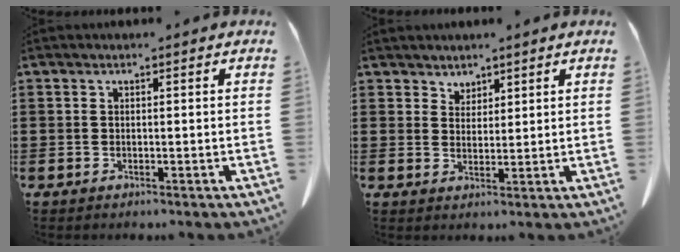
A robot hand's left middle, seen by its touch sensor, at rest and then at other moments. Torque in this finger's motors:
{"motor_torque": [0.09, 0.08, -0.04, -0.01]}